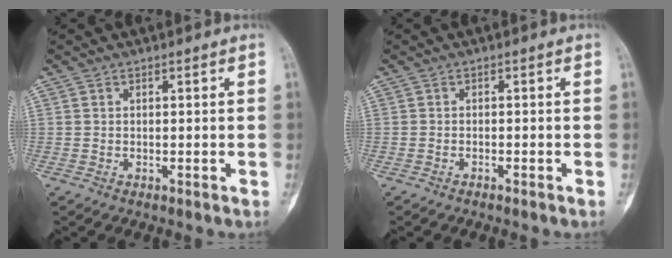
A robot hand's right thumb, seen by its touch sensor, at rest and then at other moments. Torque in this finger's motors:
{"motor_torque": [-0.16, -0.46, 0.26, 0.45, -0.03]}